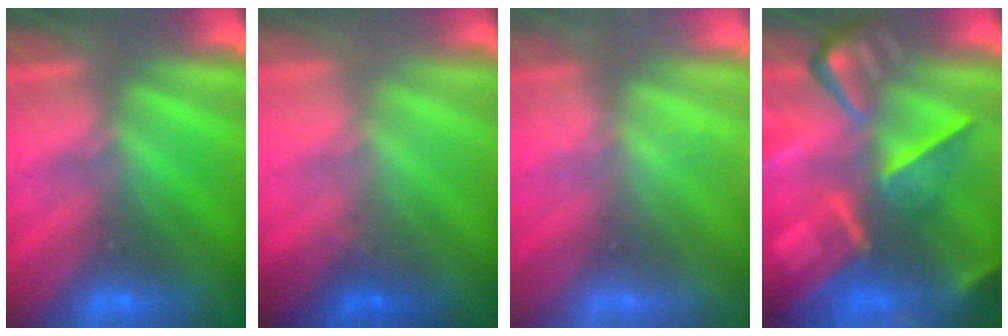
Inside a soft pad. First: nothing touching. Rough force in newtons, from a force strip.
{"total": 1.5}
{"total": 2.2}
{"total": 7.3}